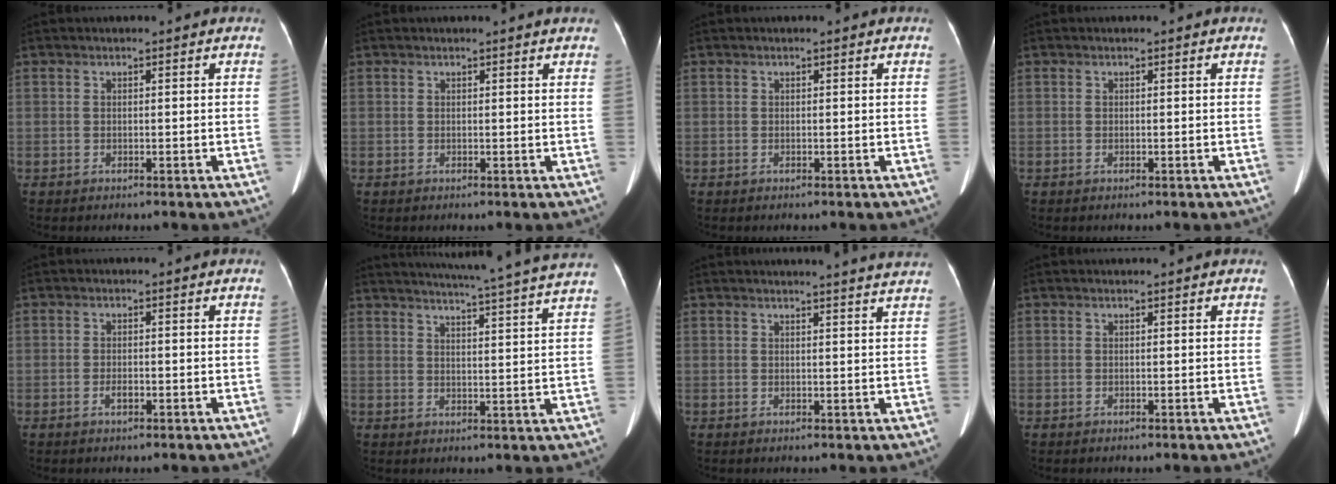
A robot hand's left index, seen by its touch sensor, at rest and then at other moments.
{"total": 2.4, "force": [2.3, 0.1, 0.7], "torque": [-0.014, 0.004, 0.012]}
{"total": 0.0}
{"total": 0.0}
{"total": 1.4, "force": [-0.7, 0.6, 1.1], "torque": [-0.022, 0.001, -0.009]}
{"total": 20.3, "force": [18.7, -1.5, 7.8], "torque": [-0.127, -0.039, 0.227]}
{"total": 9.3, "force": [8.9, -0.7, 2.6], "torque": [-0.028, -0.015, 0.083]}
{"total": 0.6, "force": [0.6, 0.0, 0.1], "torque": [-0.005, 0.007, 0.010]}